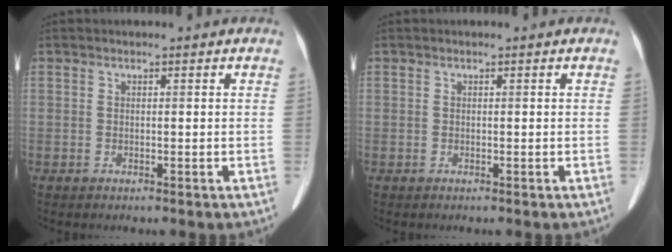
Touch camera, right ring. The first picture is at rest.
{"total": 0.0}